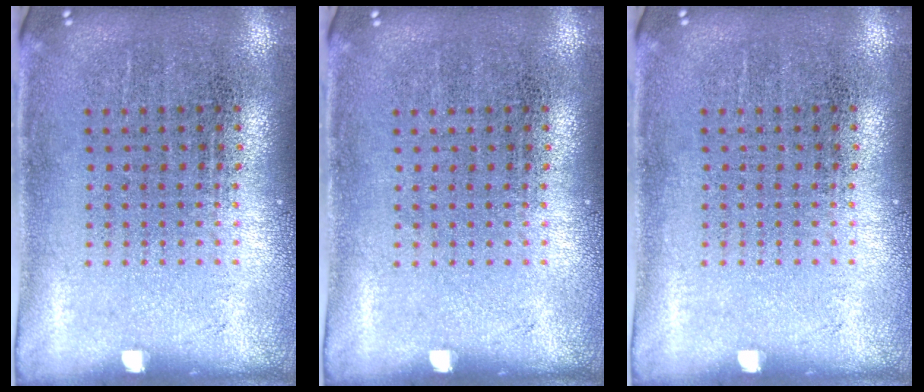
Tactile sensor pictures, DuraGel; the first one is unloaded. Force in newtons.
{"total": 0.0}
{"total": 0.0}